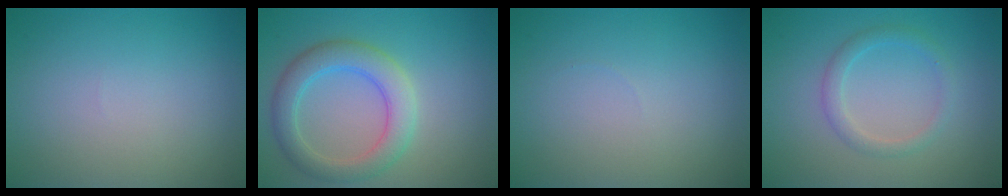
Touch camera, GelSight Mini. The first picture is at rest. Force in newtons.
{"total": 4.5, "press": 4.5, "slide": 0.2}
{"total": 0.0}
{"total": 1.9, "press": 1.9, "slide": 0.1}